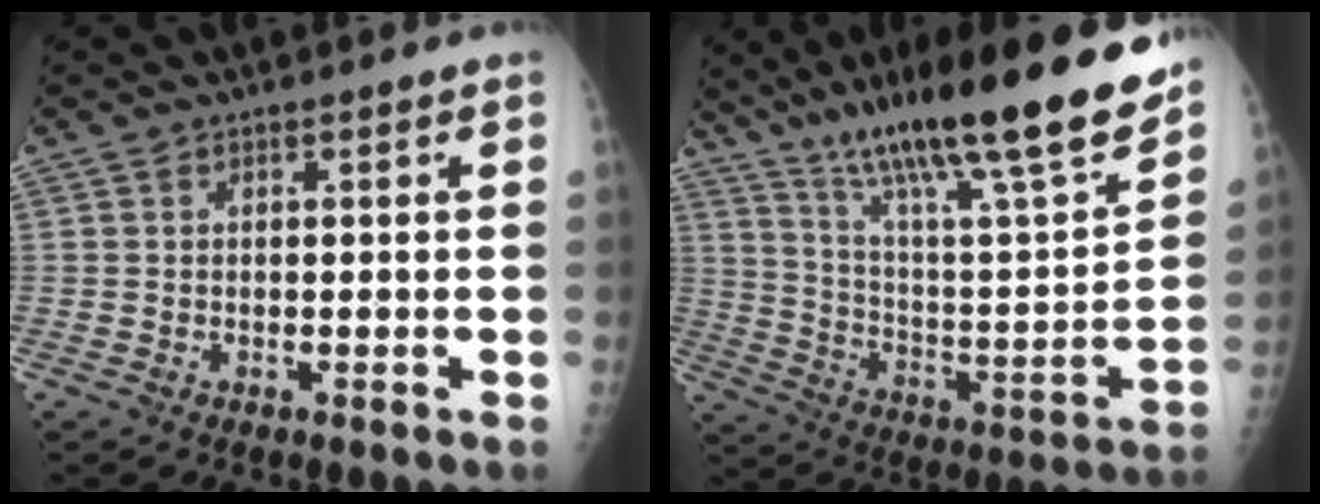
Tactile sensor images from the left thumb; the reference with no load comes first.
{"total": 26.0, "force": [19.6, 3.3, 16.7], "torque": [-0.250, -0.075, 0.322]}